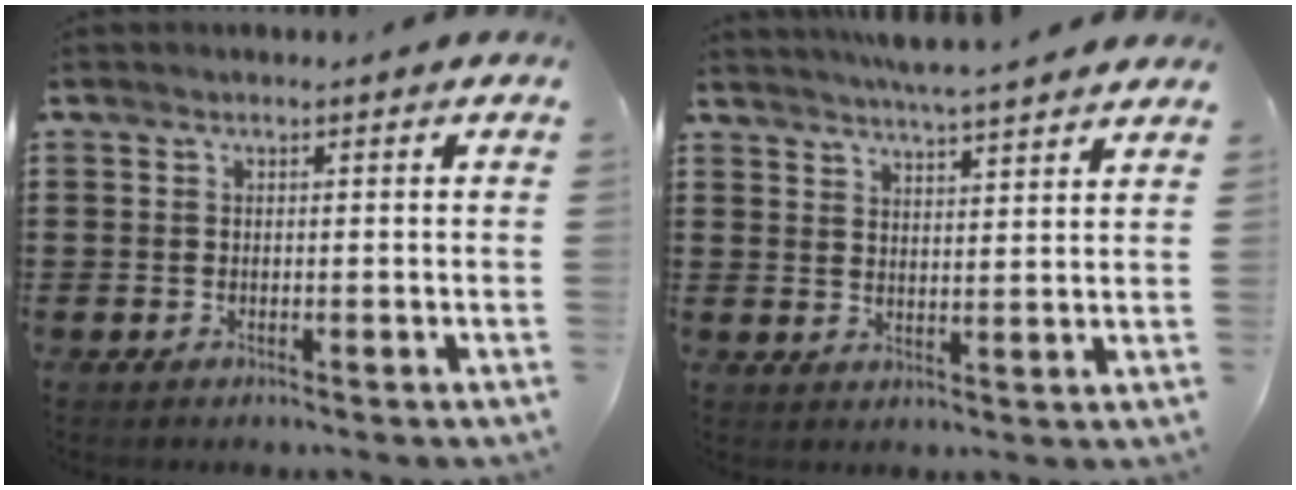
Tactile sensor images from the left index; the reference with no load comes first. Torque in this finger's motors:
{"motor_torque": [-0.57, -1.57, -0.68, 0.10]}